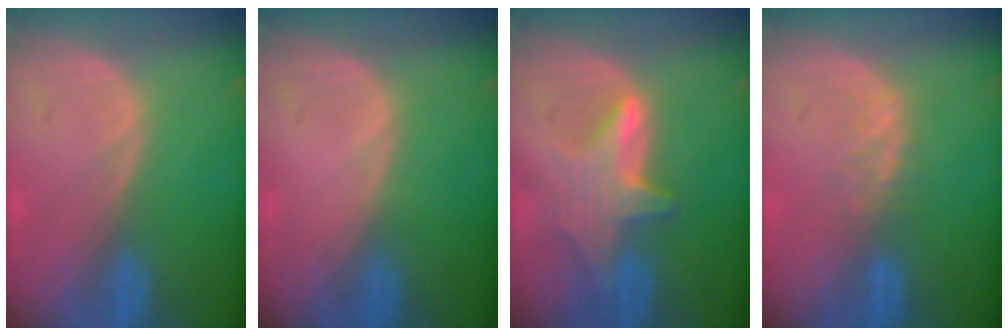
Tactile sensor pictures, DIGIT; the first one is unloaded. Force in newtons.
{"total": 0.0}
{"total": 6.7, "press": 6.2, "slide": 2.3}
{"total": 2.3, "press": 2.3, "slide": 0.5}